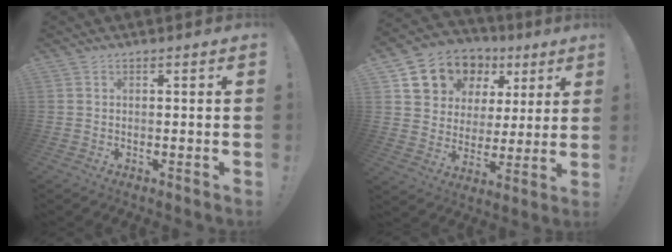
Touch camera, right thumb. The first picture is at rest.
{"total": 12.5, "force": [7.1, 9.6, 3.7], "torque": [-0.066, -0.042, 0.145]}